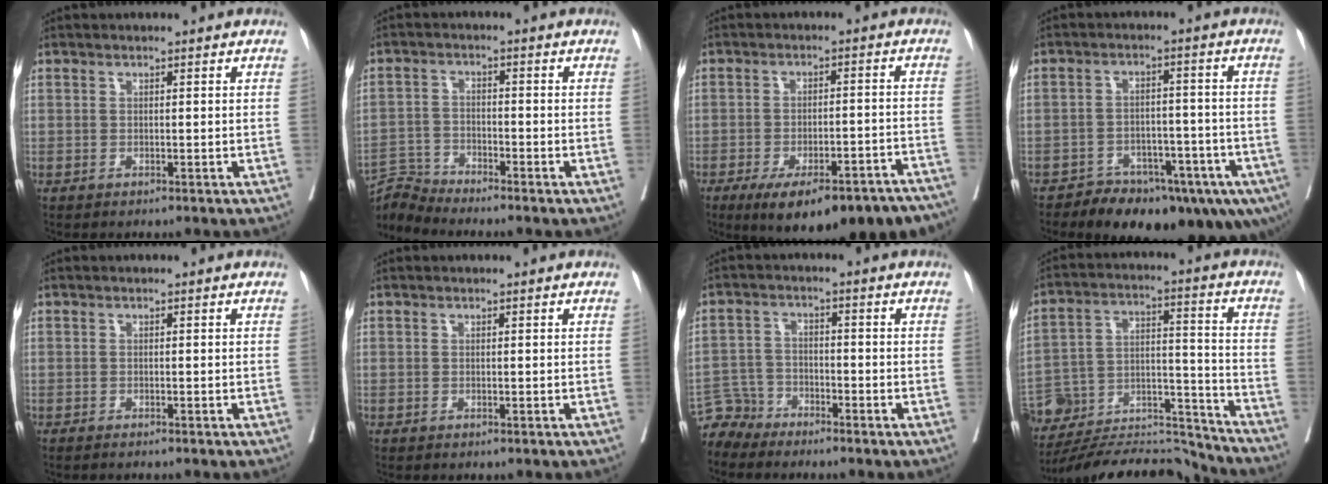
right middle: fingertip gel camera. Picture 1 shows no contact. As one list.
[{"total": 5.1, "force": [-4.7, -1.4, -1.2], "torque": [0.017, -0.005, -0.092]}, {"total": 19.3, "force": [-15.2, 4.9, 10.9], "torque": [-0.113, 0.006, -0.200]}, {"total": 15.7, "force": [-10.4, 7.0, 9.5], "torque": [-0.091, 0.020, -0.137]}, {"total": 1.5, "force": [-1.3, -0.1, 0.7], "torque": [-0.007, 0.002, -0.017]}, {"total": 0.0}, {"total": 4.0, "force": [-3.6, 1.3, -1.2], "torque": [0.026, 0.003, -0.072]}, {"total": 20.3, "force": [-19.8, 2.8, 3.6], "torque": [-0.081, 0.043, -0.306]}]